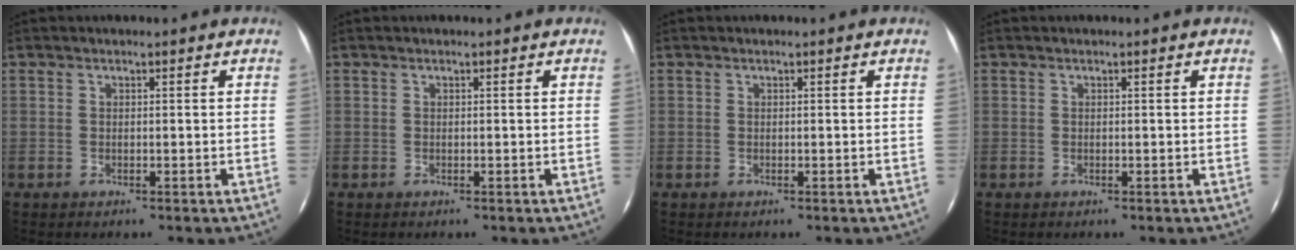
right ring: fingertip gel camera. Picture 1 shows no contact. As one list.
[{"total": 0.0}, {"total": 0.0}, {"total": 0.0}]